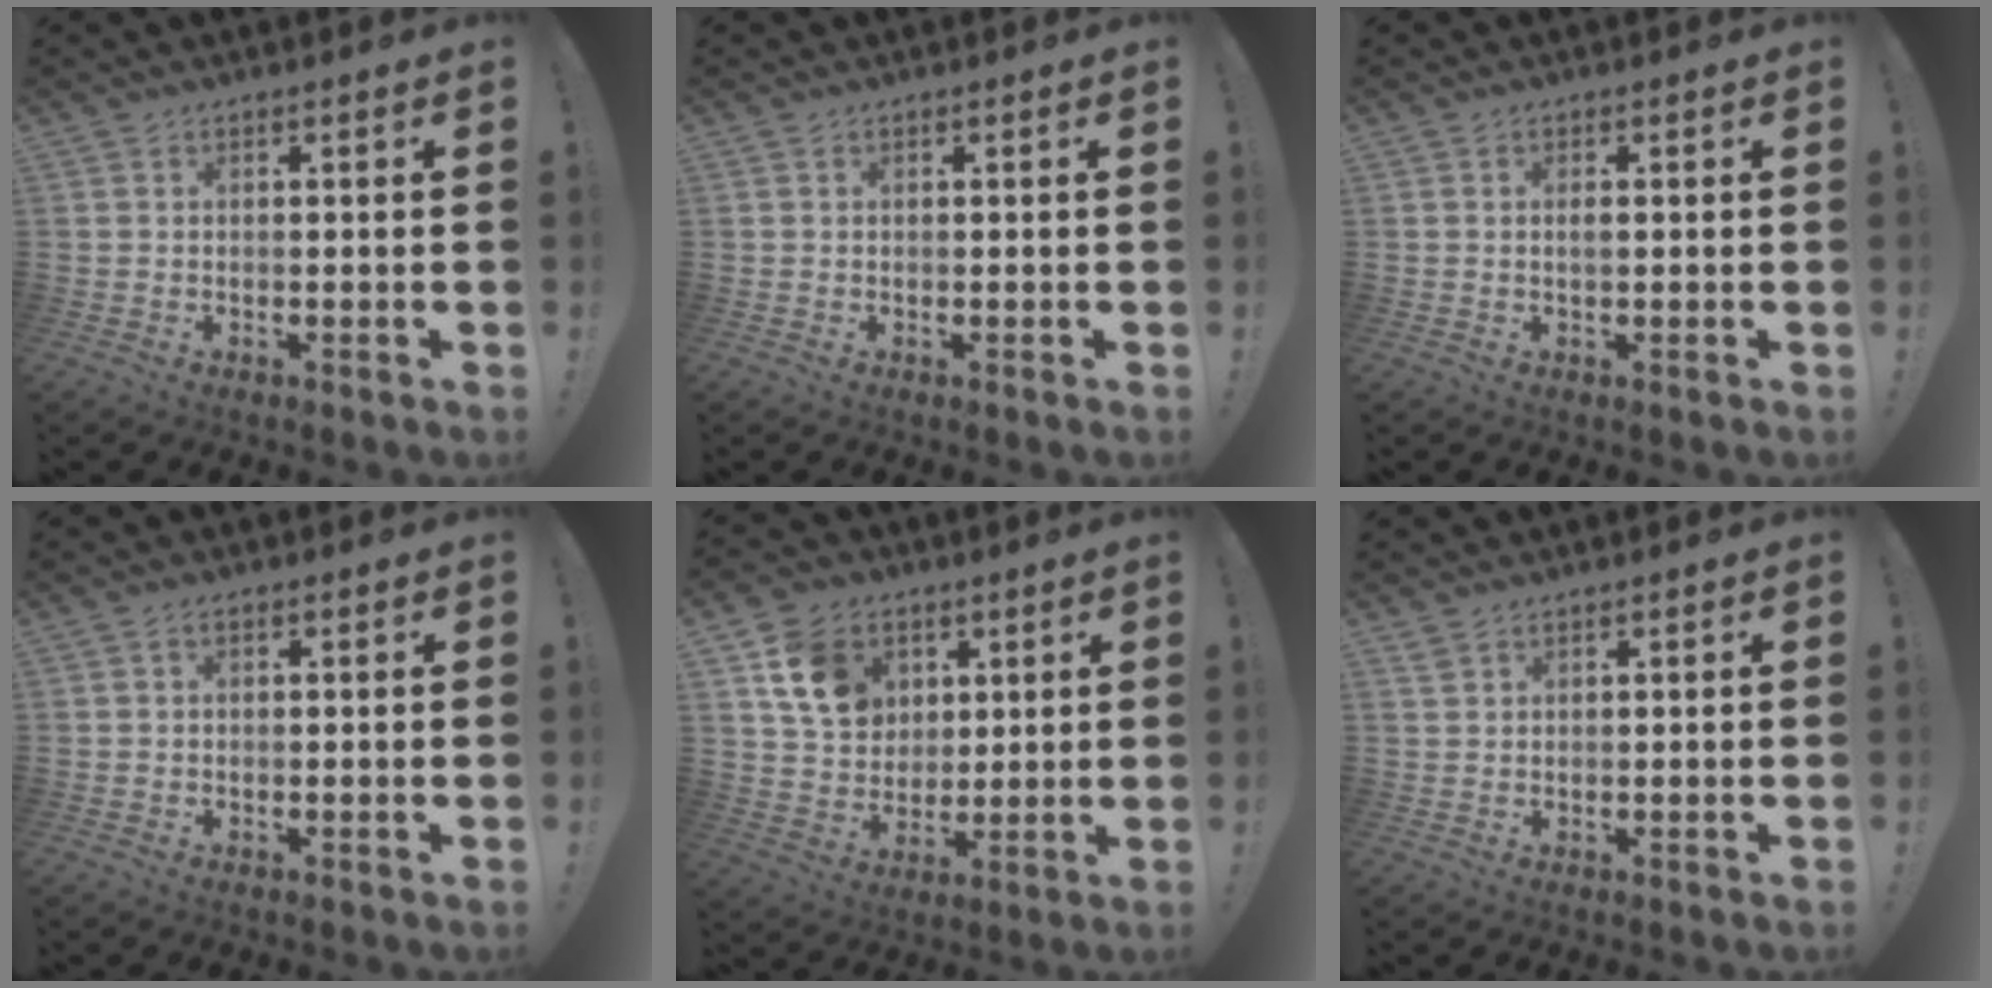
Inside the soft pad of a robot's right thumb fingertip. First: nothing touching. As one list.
[{"total": 0.0}, {"total": 0.9, "force": [-0.1, 0.3, 0.8], "torque": [-0.013, 0.001, -0.004]}, {"total": 1.2, "force": [0.2, 0.9, 0.7], "torque": [-0.008, 0.002, 0.003]}, {"total": 12.9, "force": [5.6, 10.2, 5.5], "torque": [-0.090, -0.013, 0.116]}, {"total": 0.9, "force": [0.6, 0.4, 0.6], "torque": [-0.020, 0.004, 0.013]}]